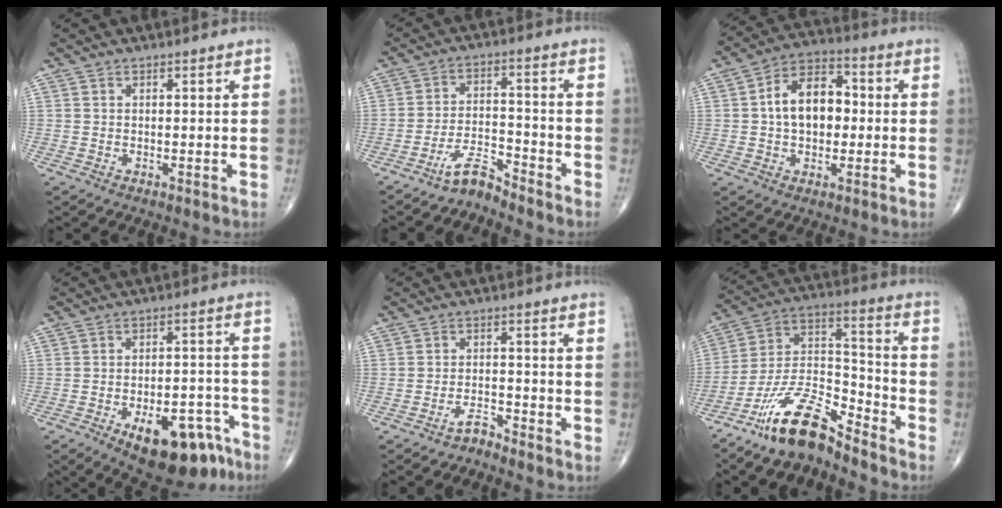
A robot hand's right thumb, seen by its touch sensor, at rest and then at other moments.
{"total": 5.1, "force": [-4.8, 0.7, 1.4], "torque": [-0.018, 0.049, -0.095]}
{"total": 12.1, "force": [0.5, 7.9, 9.1], "torque": [-0.128, 0.025, -0.001]}
{"total": 16.6, "force": [-9.8, 7.7, 11.1], "torque": [-0.109, 0.069, -0.132]}
{"total": 2.4, "force": [-2.3, 0.3, 0.3], "torque": [0.000, 0.012, -0.044]}
{"total": 13.8, "force": [-11.0, 4.2, 7.2], "torque": [-0.121, 0.091, -0.214]}